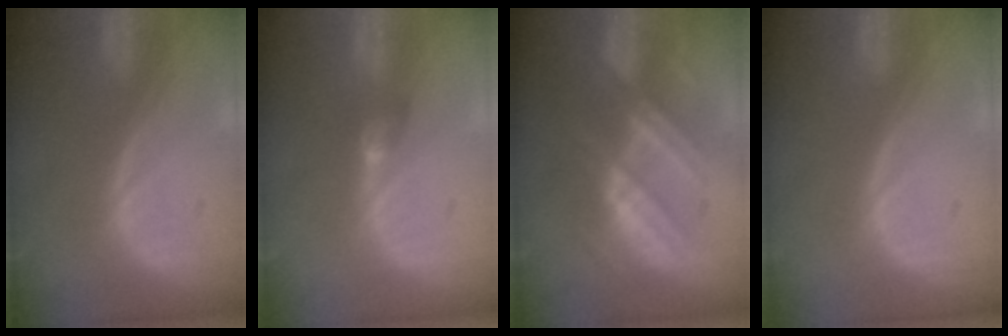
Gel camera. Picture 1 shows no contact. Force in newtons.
{"total": 3.0, "press": 2.5, "slide": 1.6}
{"total": 7.4, "press": 7.3, "slide": 1.0}
{"total": 0.0}